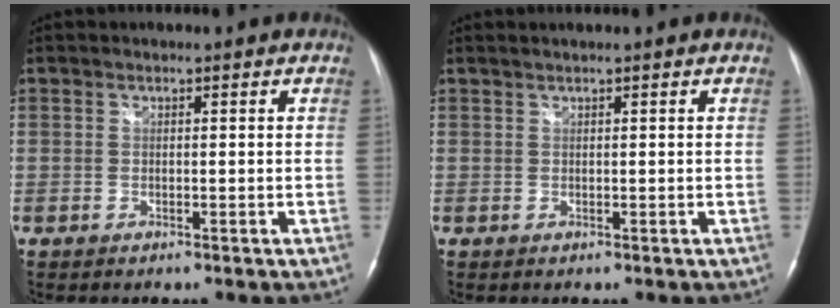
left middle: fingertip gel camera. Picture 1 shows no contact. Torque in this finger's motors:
{"motor_torque": [0.07, -0.05, -0.03, 0.00]}